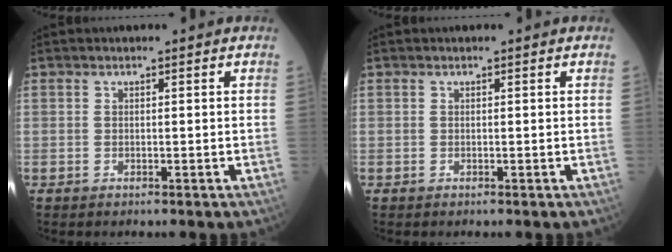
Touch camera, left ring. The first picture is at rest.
{"total": 0.0}